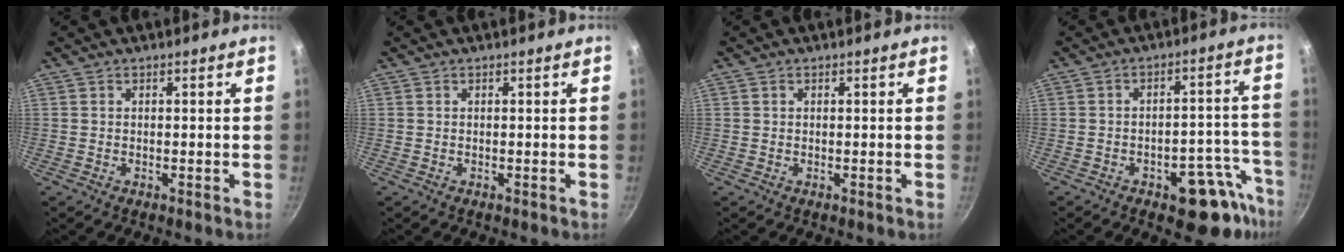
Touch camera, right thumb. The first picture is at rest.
{"total": 0.0}
{"total": 0.0}
{"total": 11.3, "force": [-6.8, 4.7, 7.8], "torque": [-0.065, 0.062, -0.084]}